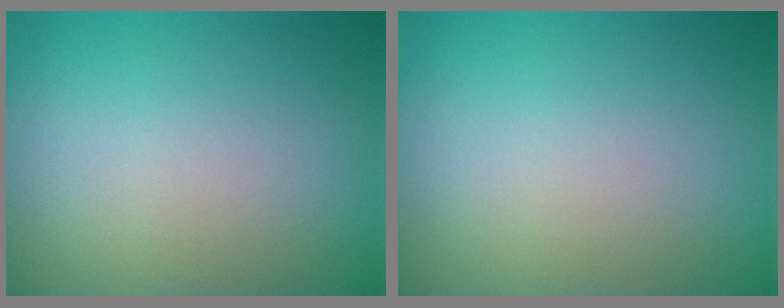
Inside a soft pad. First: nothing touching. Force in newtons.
{"total": 0.0}